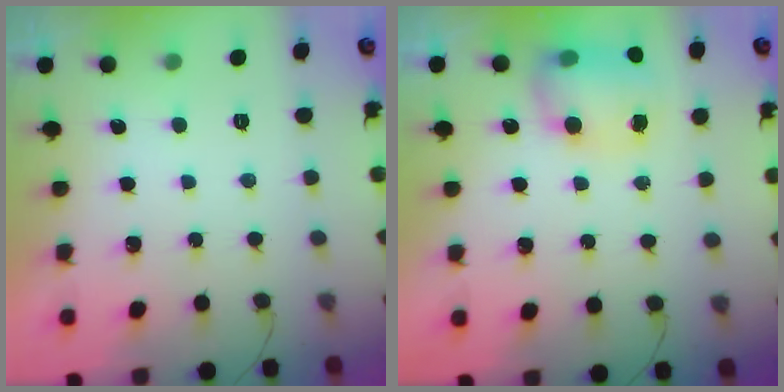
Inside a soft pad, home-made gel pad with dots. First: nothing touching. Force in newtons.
{"total": 8.3, "press": 8.2, "slide": 1.0}